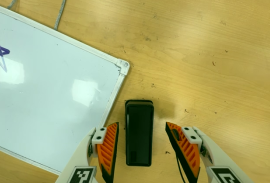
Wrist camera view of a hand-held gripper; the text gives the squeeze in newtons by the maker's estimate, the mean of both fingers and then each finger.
{"total": 0.0}